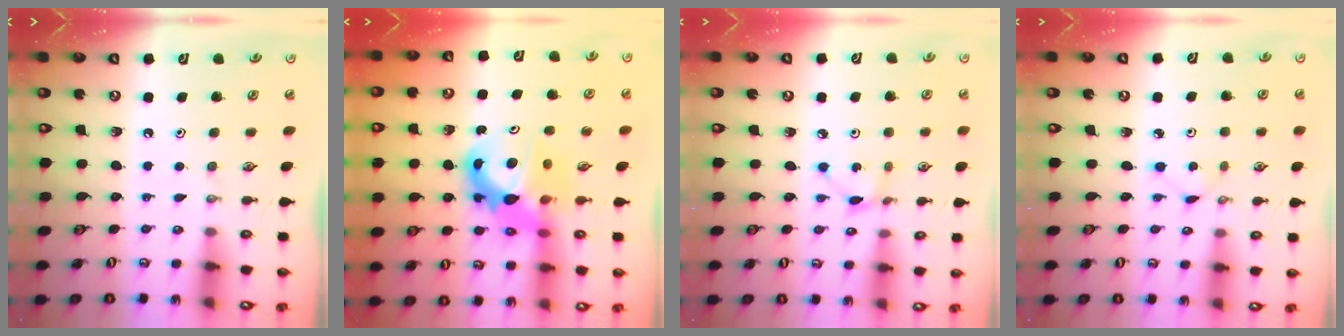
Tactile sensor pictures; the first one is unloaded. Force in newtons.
{"total": 9.6, "press": 9.6, "slide": 0.9}
{"total": 2.1, "press": 2.1, "slide": 0.2}
{"total": 1.3, "press": 1.3, "slide": 0.2}